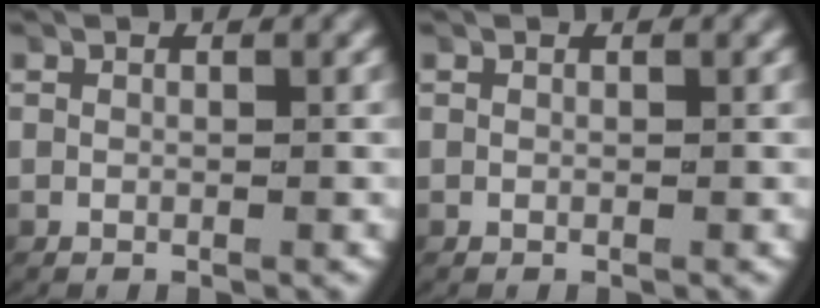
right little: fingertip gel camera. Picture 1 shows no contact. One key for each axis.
{"total": 0.0}